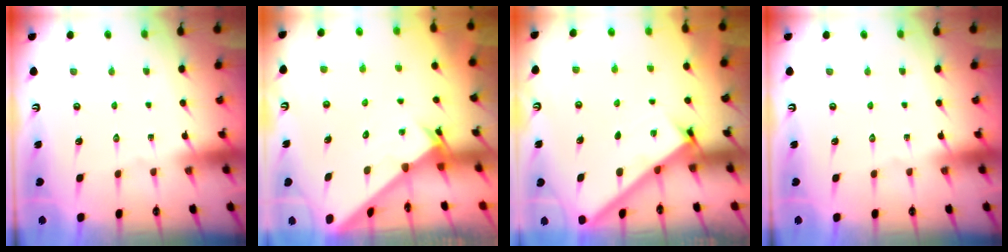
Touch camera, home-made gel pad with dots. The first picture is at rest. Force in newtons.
{"total": 2.7, "press": 2.7, "slide": 0.2}
{"total": 2.8, "press": 2.8, "slide": 0.4}
{"total": 0.0}